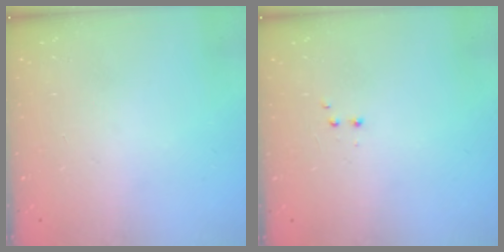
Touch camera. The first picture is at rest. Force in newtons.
{"total": 1.9, "press": 1.8, "slide": 0.5}